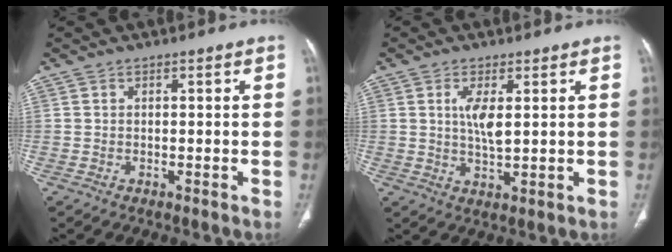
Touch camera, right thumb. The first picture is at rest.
{"total": 5.3, "force": [1.4, 1.7, 4.8], "torque": [-0.098, -0.017, 0.028]}